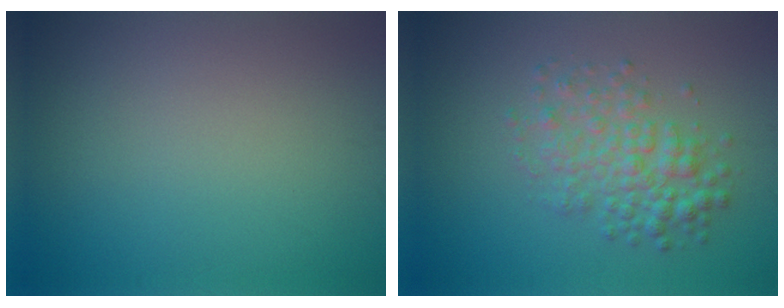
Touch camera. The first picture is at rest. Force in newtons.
{"total": 3.7, "press": 3.7, "slide": 0.0}